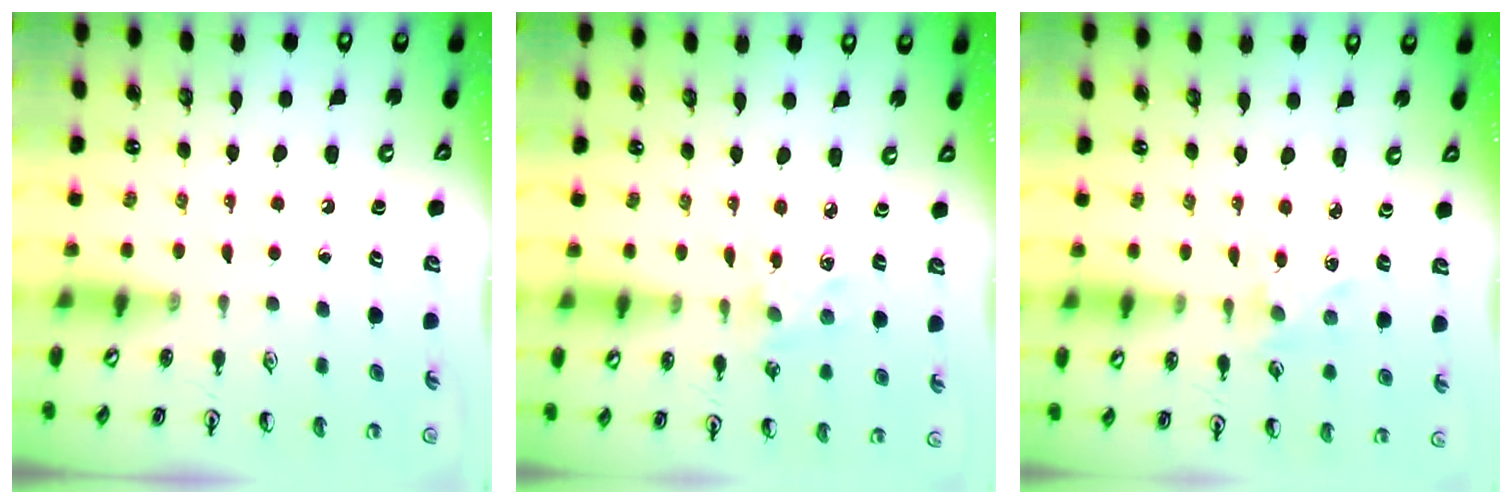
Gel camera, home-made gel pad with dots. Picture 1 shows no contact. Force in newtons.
{"total": 3.4, "press": 3.2, "slide": 1.2}
{"total": 1.4, "press": 1.3, "slide": 0.2}